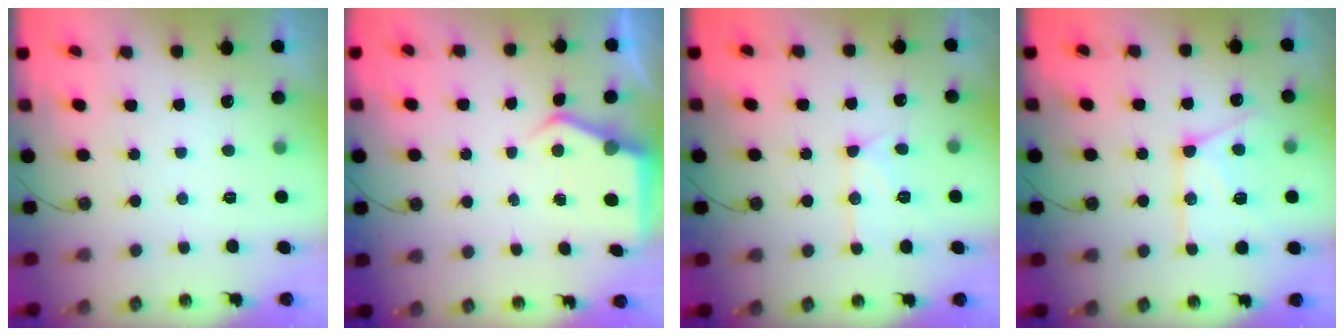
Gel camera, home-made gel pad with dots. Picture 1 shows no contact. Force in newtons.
{"total": 4.8, "press": 4.7, "slide": 0.7}
{"total": 12.0, "press": 12.0, "slide": 0.6}
{"total": 15.1, "press": 15.0, "slide": 1.4}